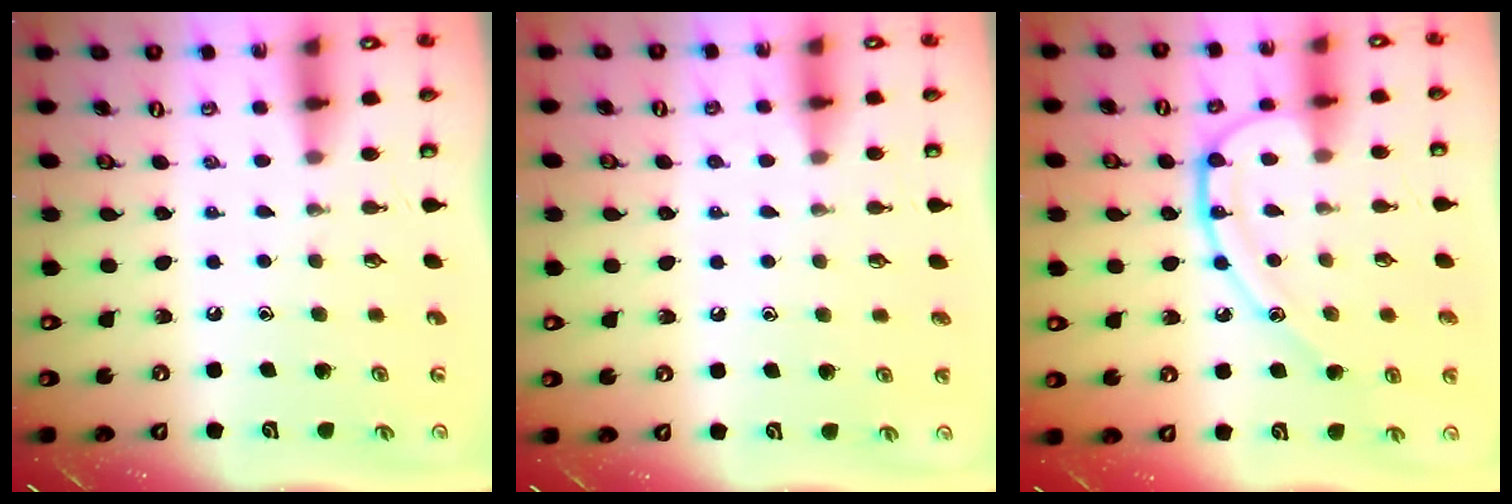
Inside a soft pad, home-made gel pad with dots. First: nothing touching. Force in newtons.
{"total": 2.6, "press": 2.6, "slide": 0.3}
{"total": 12.6, "press": 12.6, "slide": 0.5}